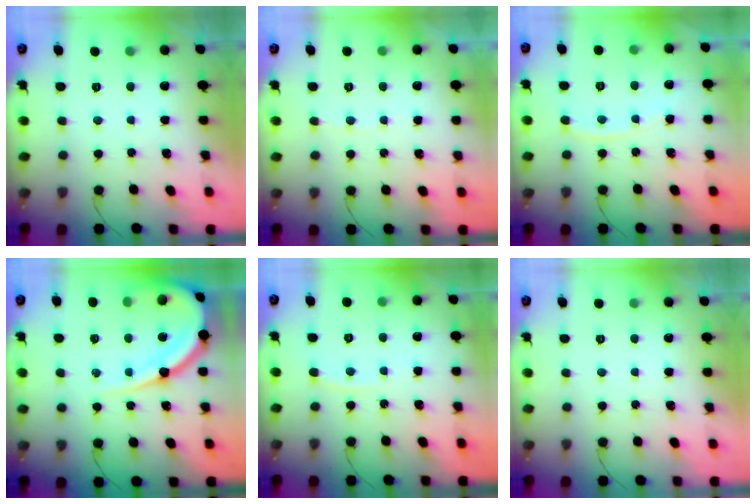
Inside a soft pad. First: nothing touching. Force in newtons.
{"total": 2.5, "press": 2.5, "slide": 0.3}
{"total": 3.4, "press": 3.4, "slide": 0.4}
{"total": 16.0, "press": 15.9, "slide": 1.8}
{"total": 4.1, "press": 4.0, "slide": 0.5}
{"total": 0.0}